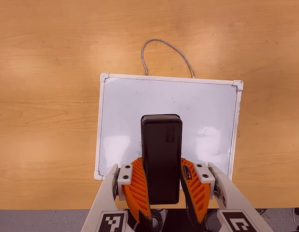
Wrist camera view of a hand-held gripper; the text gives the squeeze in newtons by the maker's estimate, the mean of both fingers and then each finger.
{"total": 6.9, "left": 6.3, "right": 7.5}